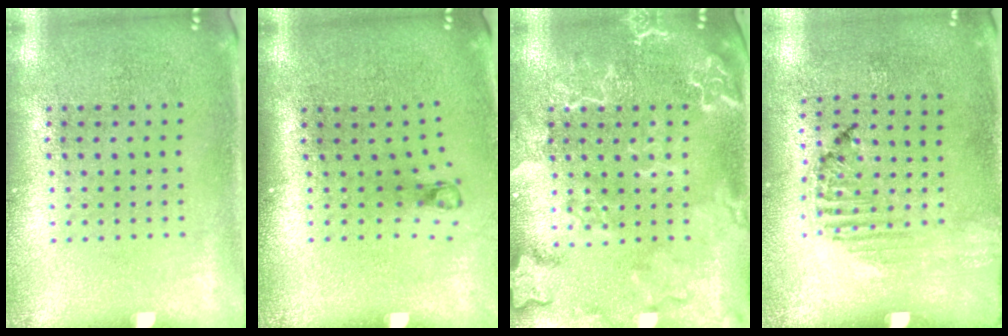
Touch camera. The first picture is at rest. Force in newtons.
{"total": 0.7, "press": 0.3, "slide": 0.6}
{"total": 2.5, "press": 2.4, "slide": 0.4}
{"total": 1.3, "press": 1.2, "slide": 0.4}